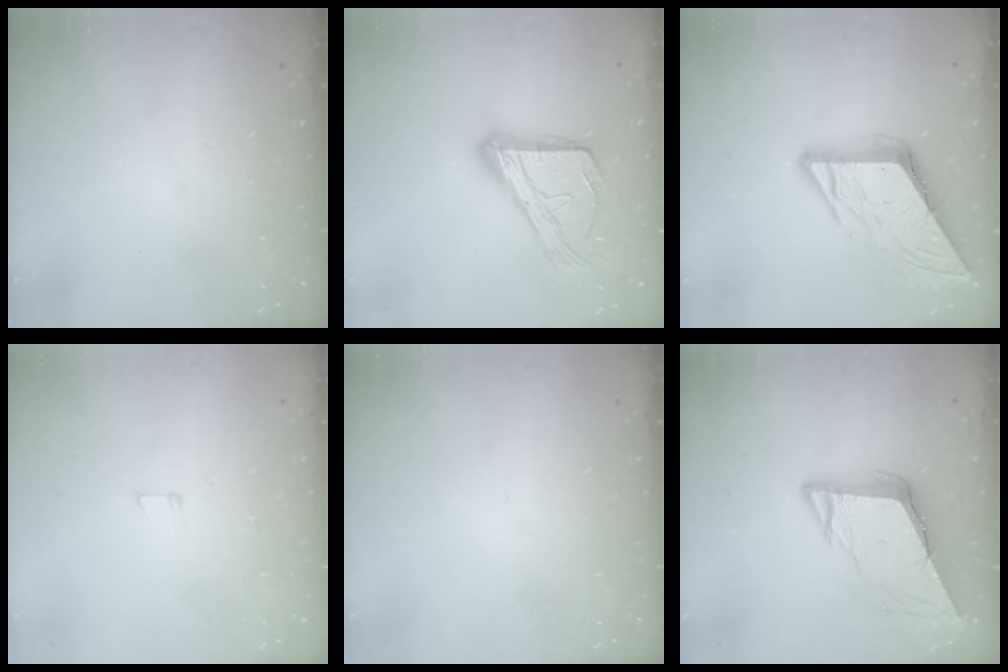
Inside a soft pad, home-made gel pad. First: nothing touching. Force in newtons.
{"total": 17.3, "press": 17.2, "slide": 1.0}
{"total": 8.8, "press": 8.8, "slide": 0.9}
{"total": 3.0, "press": 3.0, "slide": 0.2}
{"total": 0.0}
{"total": 10.3, "press": 9.9, "slide": 2.9}